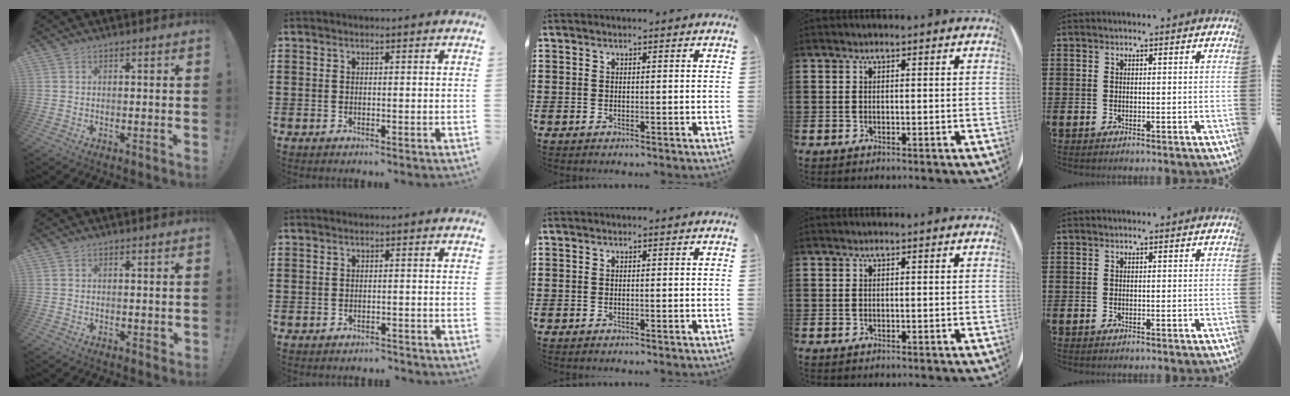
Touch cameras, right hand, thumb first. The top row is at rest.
{"thumb": {"total": 1.3, "force": [0.4, 1.0, 0.7], "torque": [-0.007, 0.000, 0.006]}, "index": {"total": 1.1, "force": [-1.0, 0.3, -0.1], "torque": [-0.002, 0.004, -0.024]}}